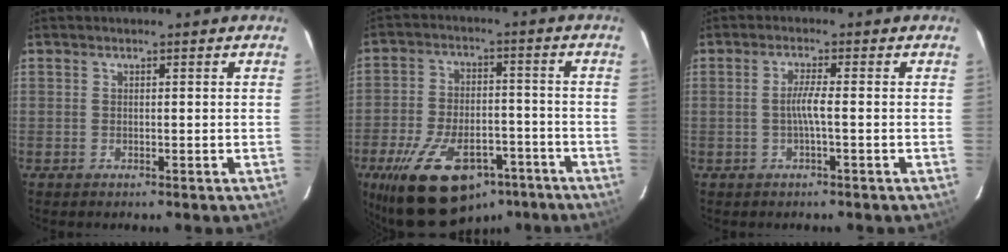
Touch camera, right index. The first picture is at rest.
{"total": 19.9, "force": [-12.4, 10.0, 11.9], "torque": [-0.238, -0.013, -0.183]}
{"total": 2.3, "force": [-0.5, -1.1, 2.0], "torque": [-0.040, -0.004, -0.009]}